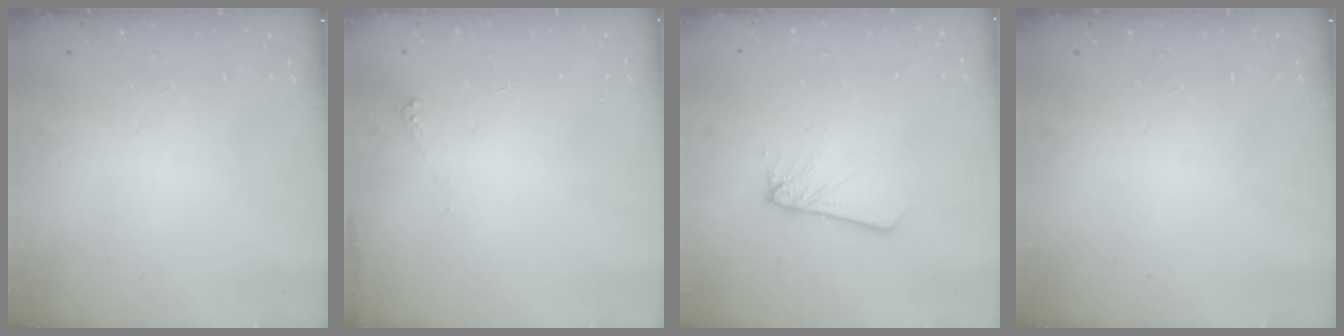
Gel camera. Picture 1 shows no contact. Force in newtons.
{"total": 2.5, "press": 2.5, "slide": 0.3}
{"total": 2.6, "press": 2.6, "slide": 0.2}
{"total": 0.0}